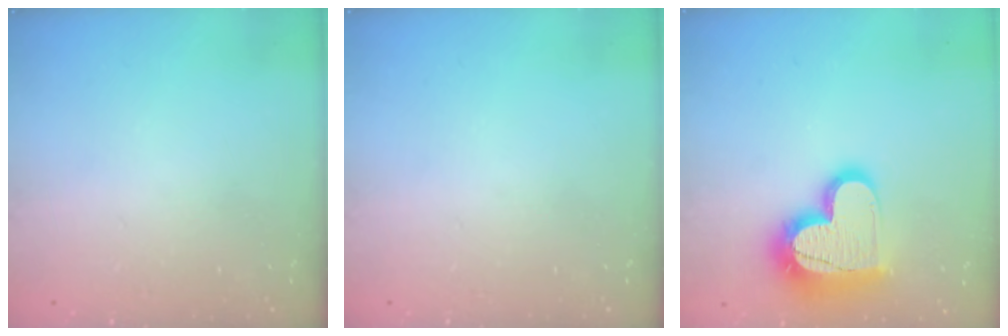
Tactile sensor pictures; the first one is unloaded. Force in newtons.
{"total": 0.0}
{"total": 18.9, "press": 18.9, "slide": 1.4}